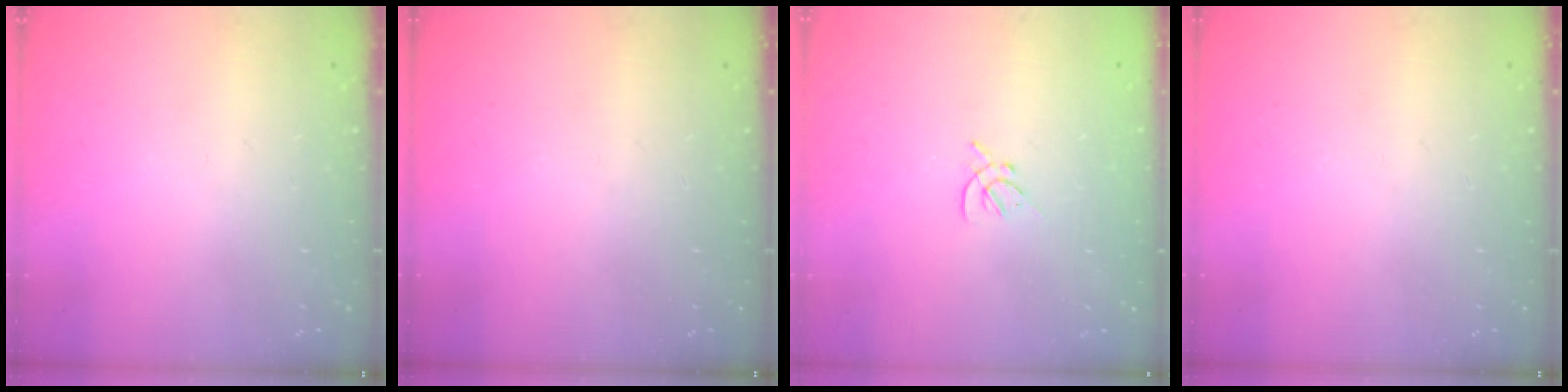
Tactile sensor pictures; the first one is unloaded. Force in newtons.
{"total": 0.0}
{"total": 2.0, "press": 1.9, "slide": 0.5}
{"total": 0.0}